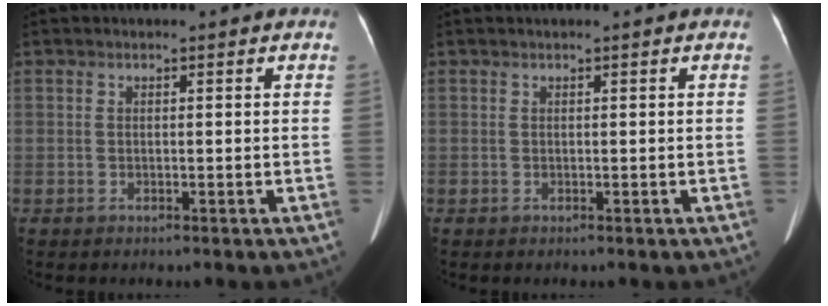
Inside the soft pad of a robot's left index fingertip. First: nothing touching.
{"total": 0.0}